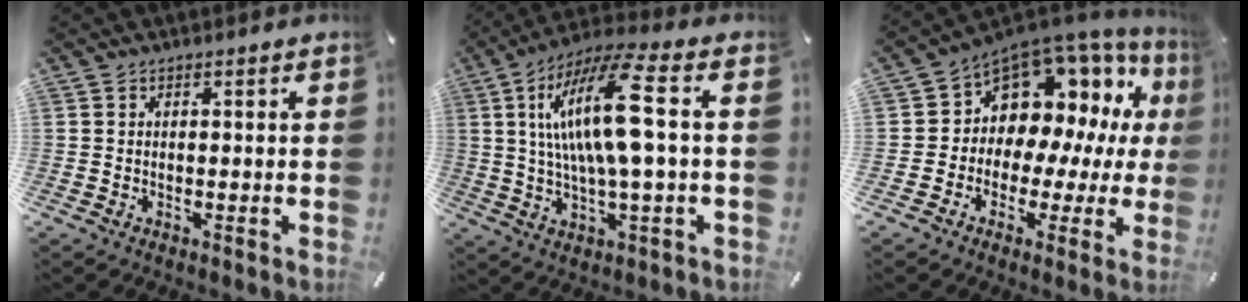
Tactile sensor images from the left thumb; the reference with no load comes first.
{"total": 17.2, "force": [3.1, 3.9, 16.4], "torque": [-0.336, -0.001, 0.038]}
{"total": 9.9, "force": [4.3, 8.2, 3.5], "torque": [-0.062, -0.062, 0.081]}